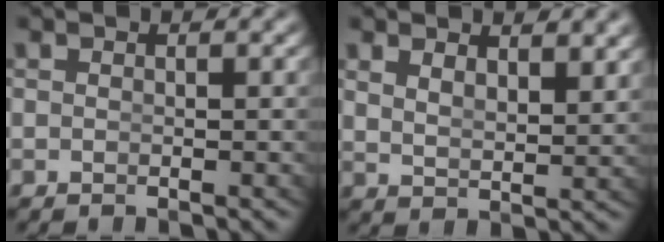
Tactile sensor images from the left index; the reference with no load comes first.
{"total": 2.4, "force": [2.0, 0.3, 1.2], "torque": [-0.028, -0.019, 0.050]}